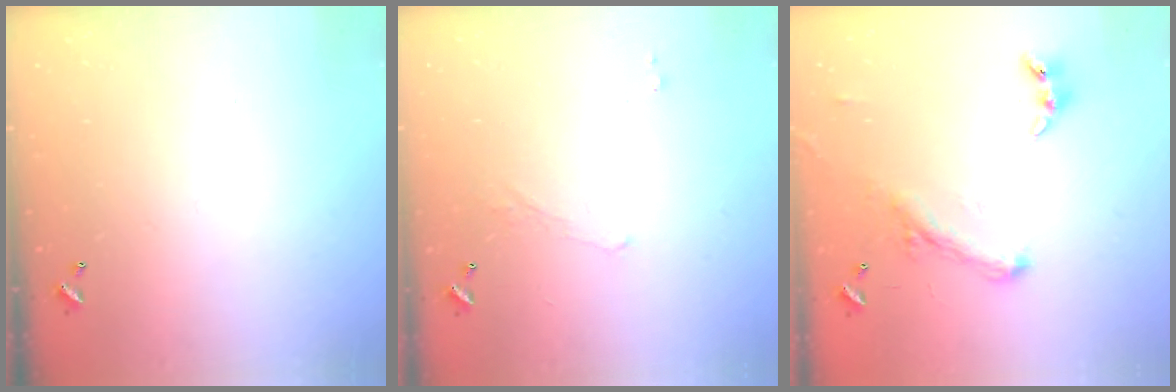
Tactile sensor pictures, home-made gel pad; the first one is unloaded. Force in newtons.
{"total": 0.6, "press": 0.0, "slide": 0.6}
{"total": 1.5, "press": 1.4, "slide": 0.3}